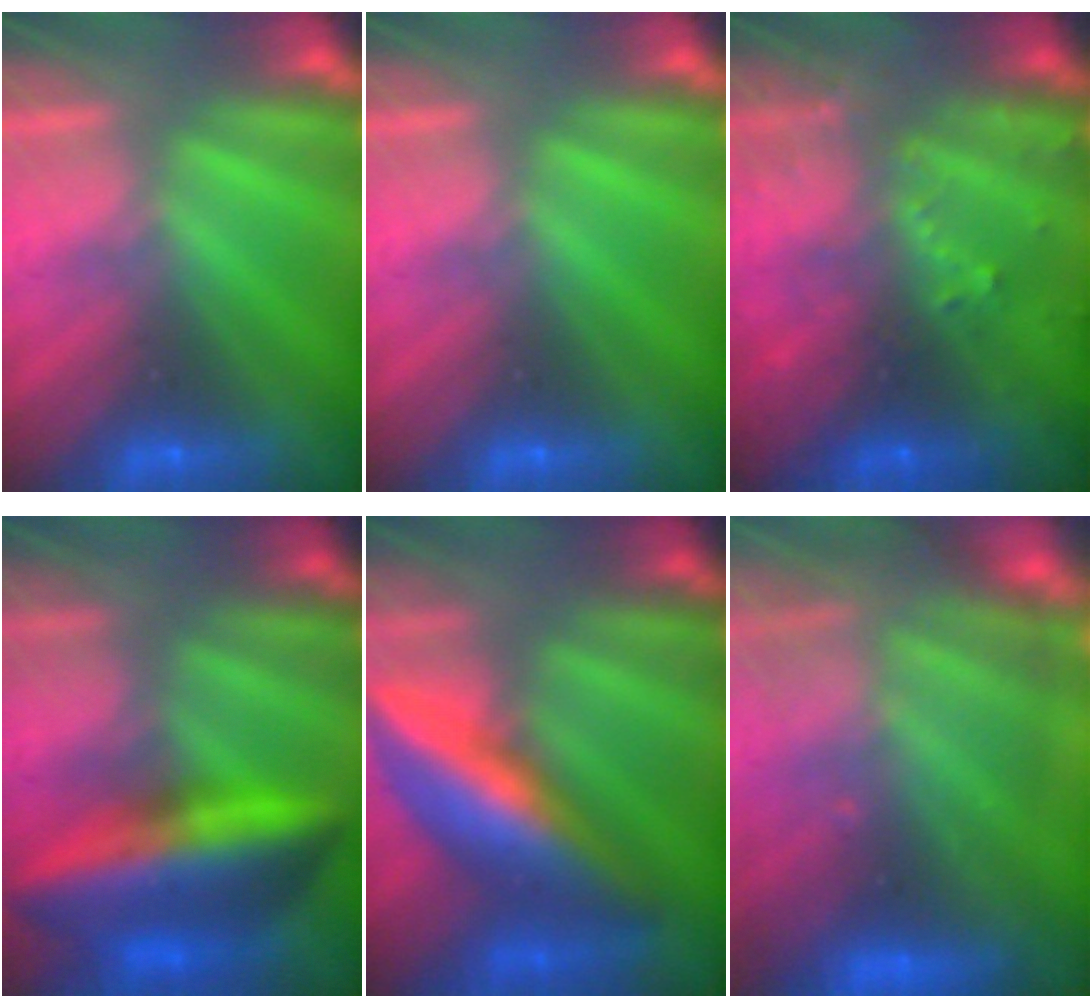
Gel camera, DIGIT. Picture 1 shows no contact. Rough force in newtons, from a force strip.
{"total": 0.0}
{"total": 6.3}
{"total": 8.3}
{"total": 7.8}
{"total": 8.4}